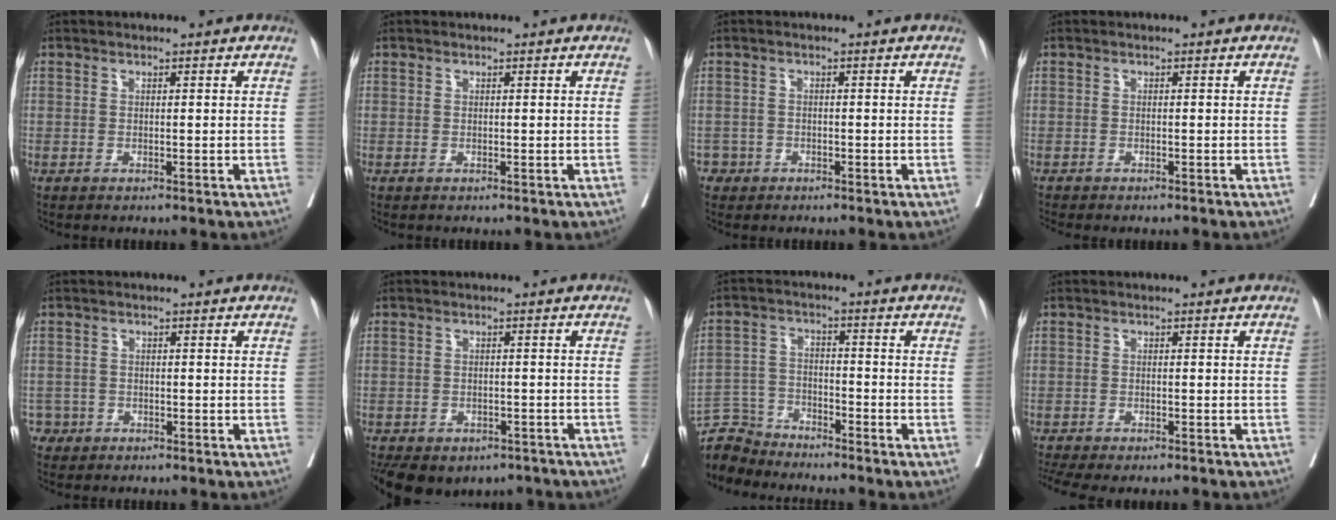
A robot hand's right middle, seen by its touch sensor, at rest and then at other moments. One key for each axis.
{"total": 0.0}
{"total": 1.5, "fx": -0.8, "fy": 1.3, "fz": -0.2, "tx": 0.004, "ty": 0.008, "tz": -0.017}
{"total": 1.9, "fx": -1.7, "fy": 0.4, "fz": 0.7, "tx": -0.011, "ty": -0.005, "tz": -0.023}
{"total": 1.8, "fx": -1.0, "fy": 1.5, "fz": -0.3, "tx": 0.005, "ty": 0.009, "tz": -0.022}
{"total": 12.4, "fx": -8.5, "fy": 7.5, "fz": 4.8, "tx": -0.105, "ty": -0.003, "tz": -0.102}
{"total": 6.8, "fx": -6.5, "fy": 1.3, "fz": -1.2, "tx": 0.020, "ty": 0.004, "tz": -0.132}
{"total": 6.7, "fx": -5.5, "fy": 1.8, "fz": 3.3, "tx": -0.051, "ty": -0.001, "tz": -0.085}